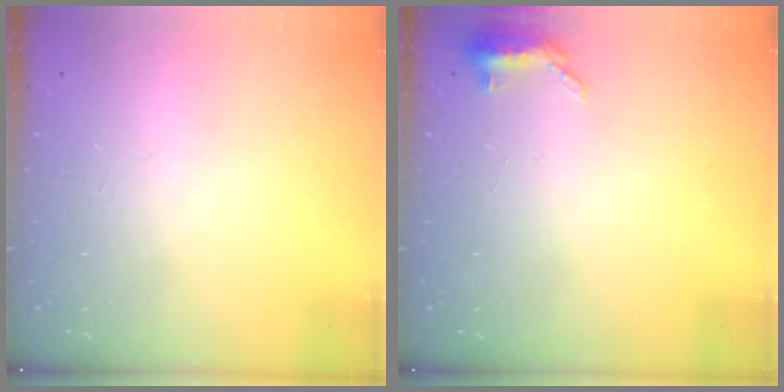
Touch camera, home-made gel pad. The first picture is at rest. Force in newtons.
{"total": 5.7, "press": 5.6, "slide": 1.4}